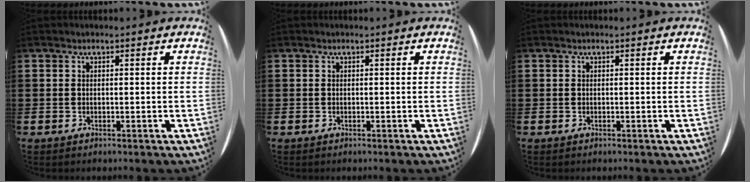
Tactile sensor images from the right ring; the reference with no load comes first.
{"total": 0.0}
{"total": 0.0}